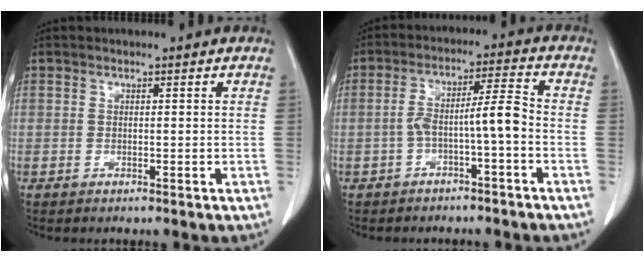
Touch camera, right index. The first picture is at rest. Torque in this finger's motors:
{"motor_torque": [0.76, -0.33, 0.45, 0.07]}